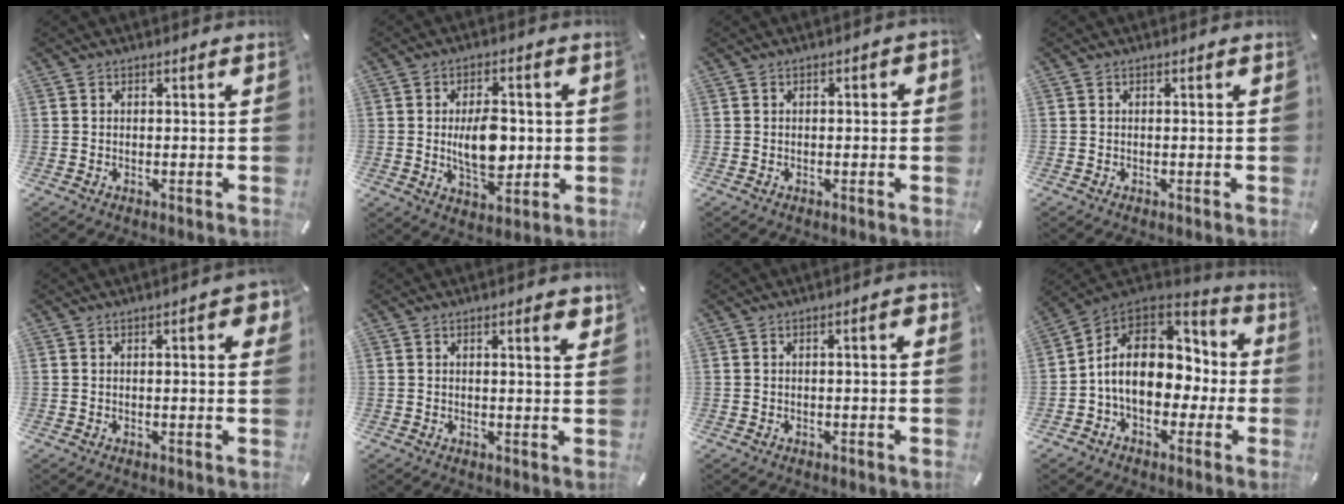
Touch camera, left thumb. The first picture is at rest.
{"total": 10.5, "force": [-0.1, 6.1, 8.5], "torque": [-0.146, -0.006, -0.007]}
{"total": 1.4, "force": [-0.4, 0.6, 1.3], "torque": [-0.023, 0.003, -0.007]}
{"total": 0.0}
{"total": 5.0, "force": [1.3, 1.5, 4.6], "torque": [-0.061, 0.000, 0.018]}
{"total": 3.2, "force": [1.6, 0.4, 2.8], "torque": [-0.048, -0.002, 0.024]}
{"total": 2.7, "force": [0.2, 0.4, 2.7], "torque": [-0.047, 0.003, 0.002]}
{"total": 16.1, "force": [-0.2, 12.3, 10.4], "torque": [-0.167, 0.006, 0.002]}